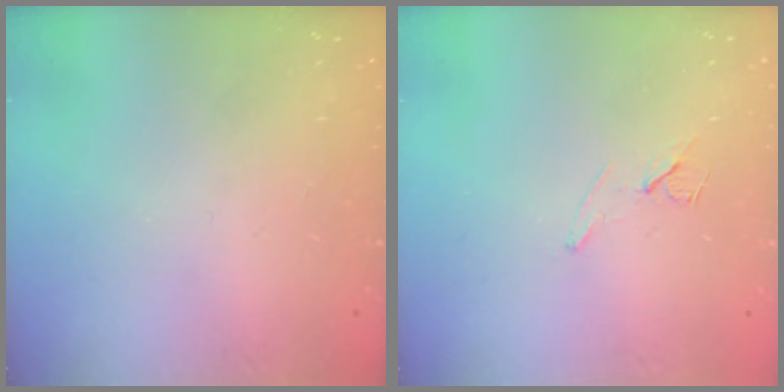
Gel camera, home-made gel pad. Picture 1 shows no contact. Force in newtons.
{"total": 6.7, "press": 6.0, "slide": 3.0}